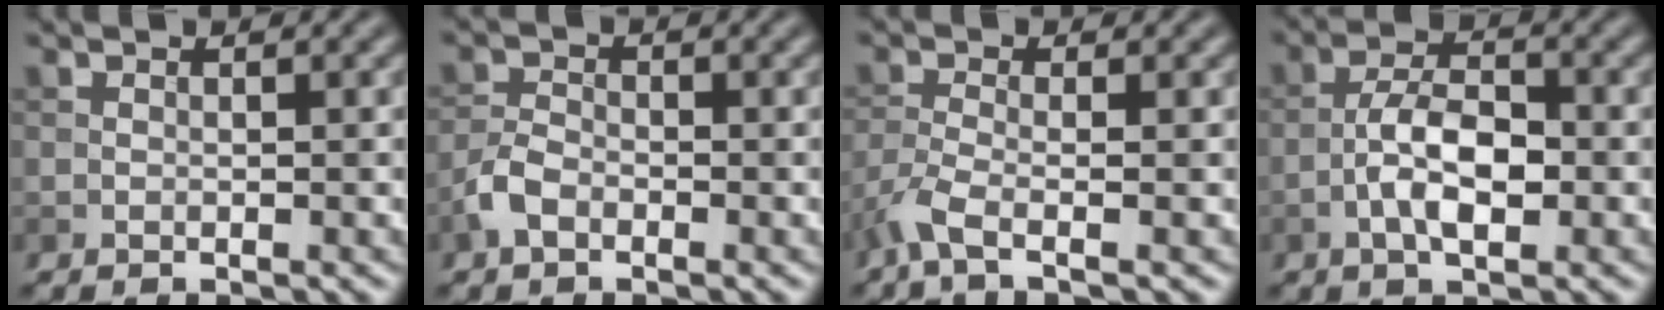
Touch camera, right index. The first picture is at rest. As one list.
[{"total": 2.4, "force": [-1.4, 1.3, 1.4], "torque": [-0.031, 0.005, -0.034]}, {"total": 3.1, "force": [-2.0, 0.6, 2.3], "torque": [-0.059, -0.010, -0.055]}, {"total": 4.8, "force": [-1.5, 2.0, 4.1], "torque": [-0.074, 0.008, -0.033]}]